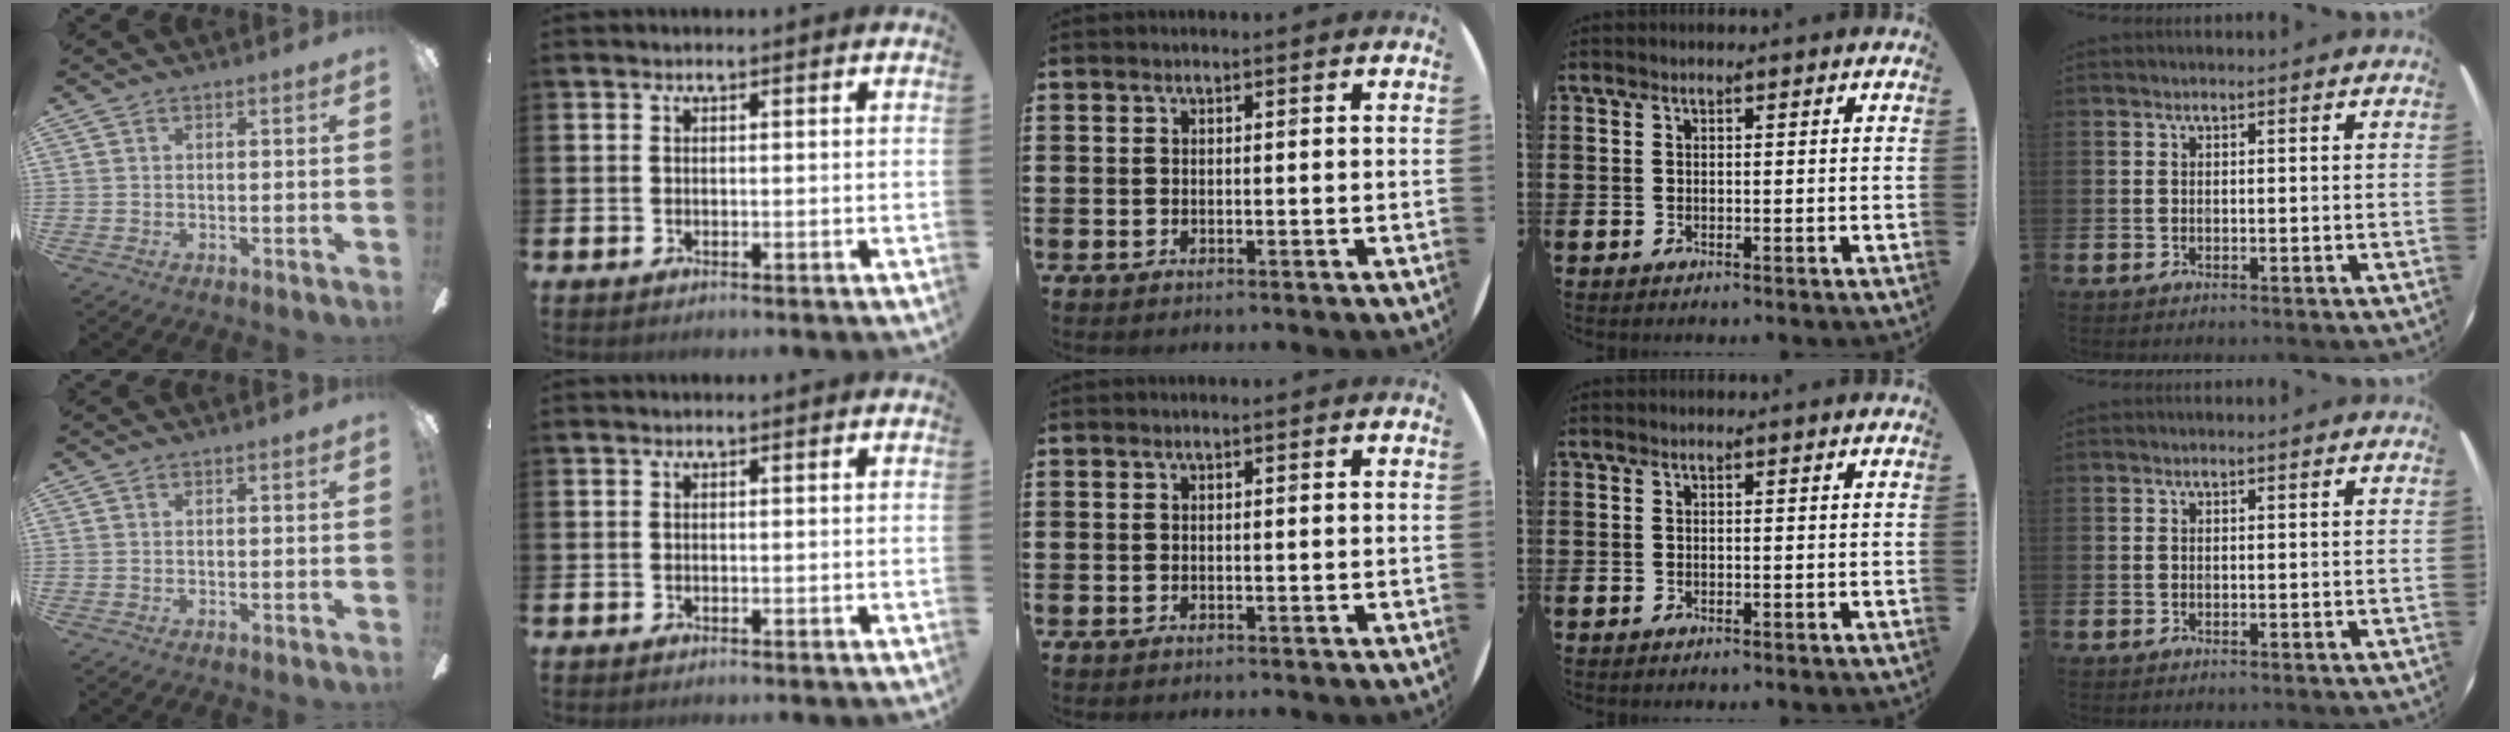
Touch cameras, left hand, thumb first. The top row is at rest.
{}